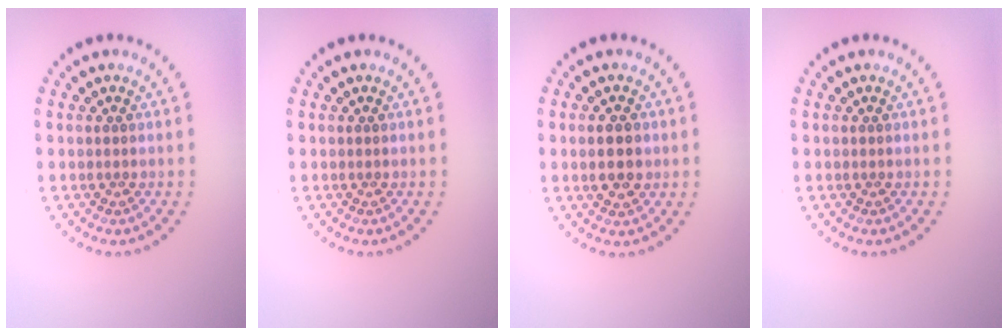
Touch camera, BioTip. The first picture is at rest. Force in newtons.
{"total": 0.0}
{"total": 2.6, "press": 2.6, "slide": 0.0}
{"total": 0.0}